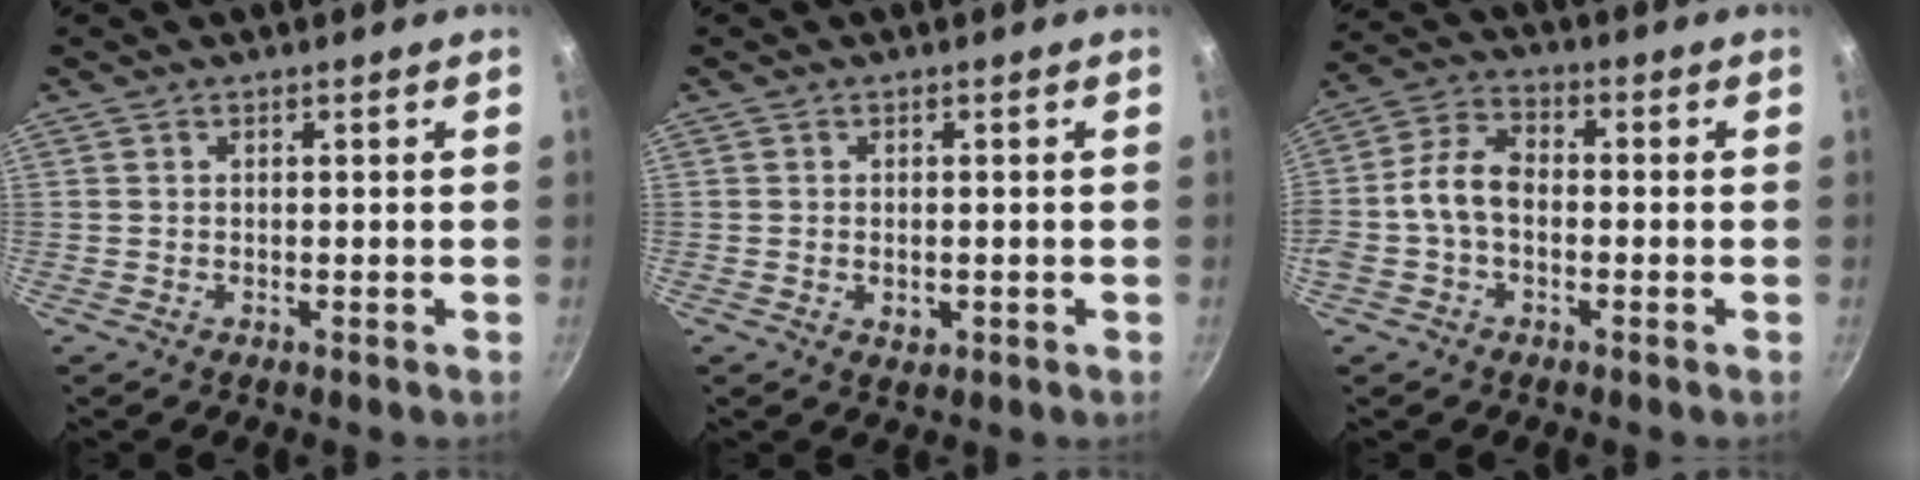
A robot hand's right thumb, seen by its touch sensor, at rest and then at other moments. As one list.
[{"total": 2.0, "force": [-0.4, 1.4, 1.4], "torque": [-0.021, -0.002, -0.004]}, {"total": 8.1, "force": [-1.3, 5.4, 5.9], "torque": [-0.109, 0.030, -0.039]}]